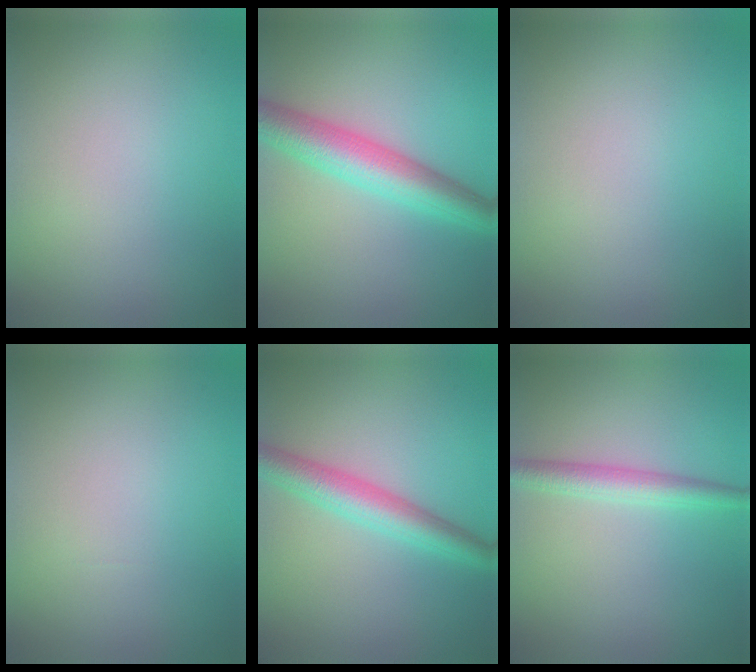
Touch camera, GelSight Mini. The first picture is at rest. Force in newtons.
{"total": 5.8, "press": 5.8, "slide": 0.1}
{"total": 0.0}
{"total": 0.0}
{"total": 4.1, "press": 4.1, "slide": 0.2}
{"total": 2.7, "press": 2.7, "slide": 0.1}